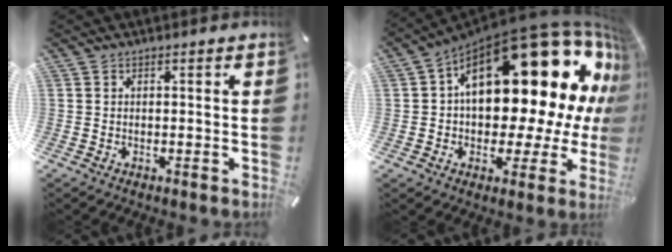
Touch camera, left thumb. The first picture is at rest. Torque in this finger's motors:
{"motor_torque": [1.74, 1.85, 2.75, -0.02, 0.77]}